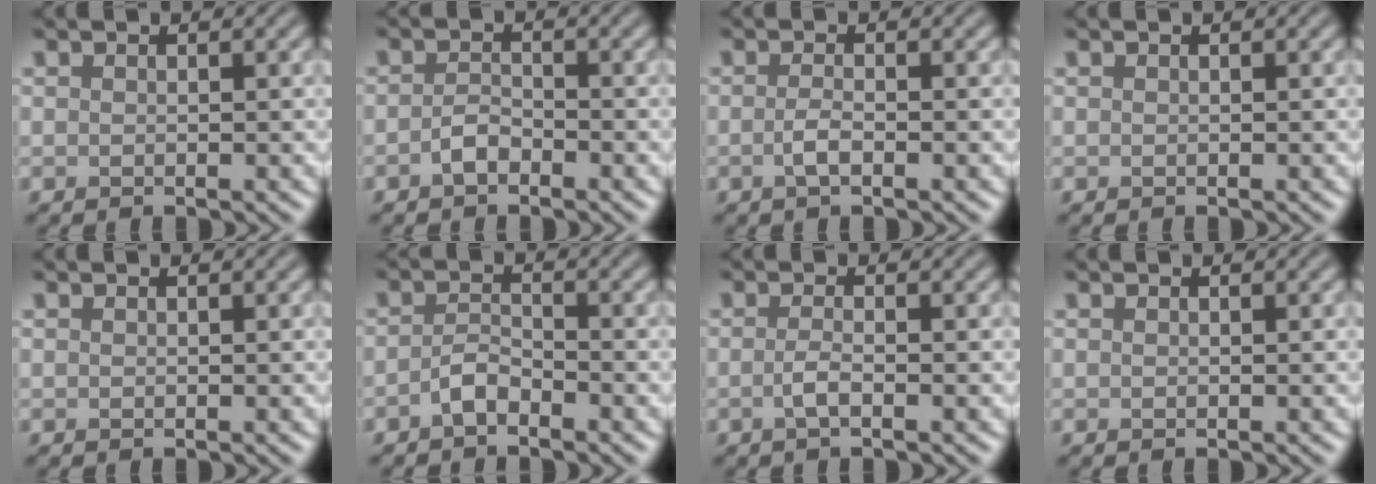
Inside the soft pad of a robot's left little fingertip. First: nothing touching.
{"total": 1.7, "force": [-1.0, 0.8, 1.1], "torque": [-0.024, 0.003, -0.022]}
{"total": 1.5, "force": [-0.5, 0.4, 1.3], "torque": [-0.029, 0.000, -0.013]}
{"total": 0.0}
{"total": 0.0}
{"total": 1.9, "force": [-1.3, 0.7, 1.2], "torque": [-0.026, 0.005, -0.029]}
{"total": 1.6, "force": [-0.5, 0.4, 1.4], "torque": [-0.028, 0.001, -0.014]}
{"total": 0.0}